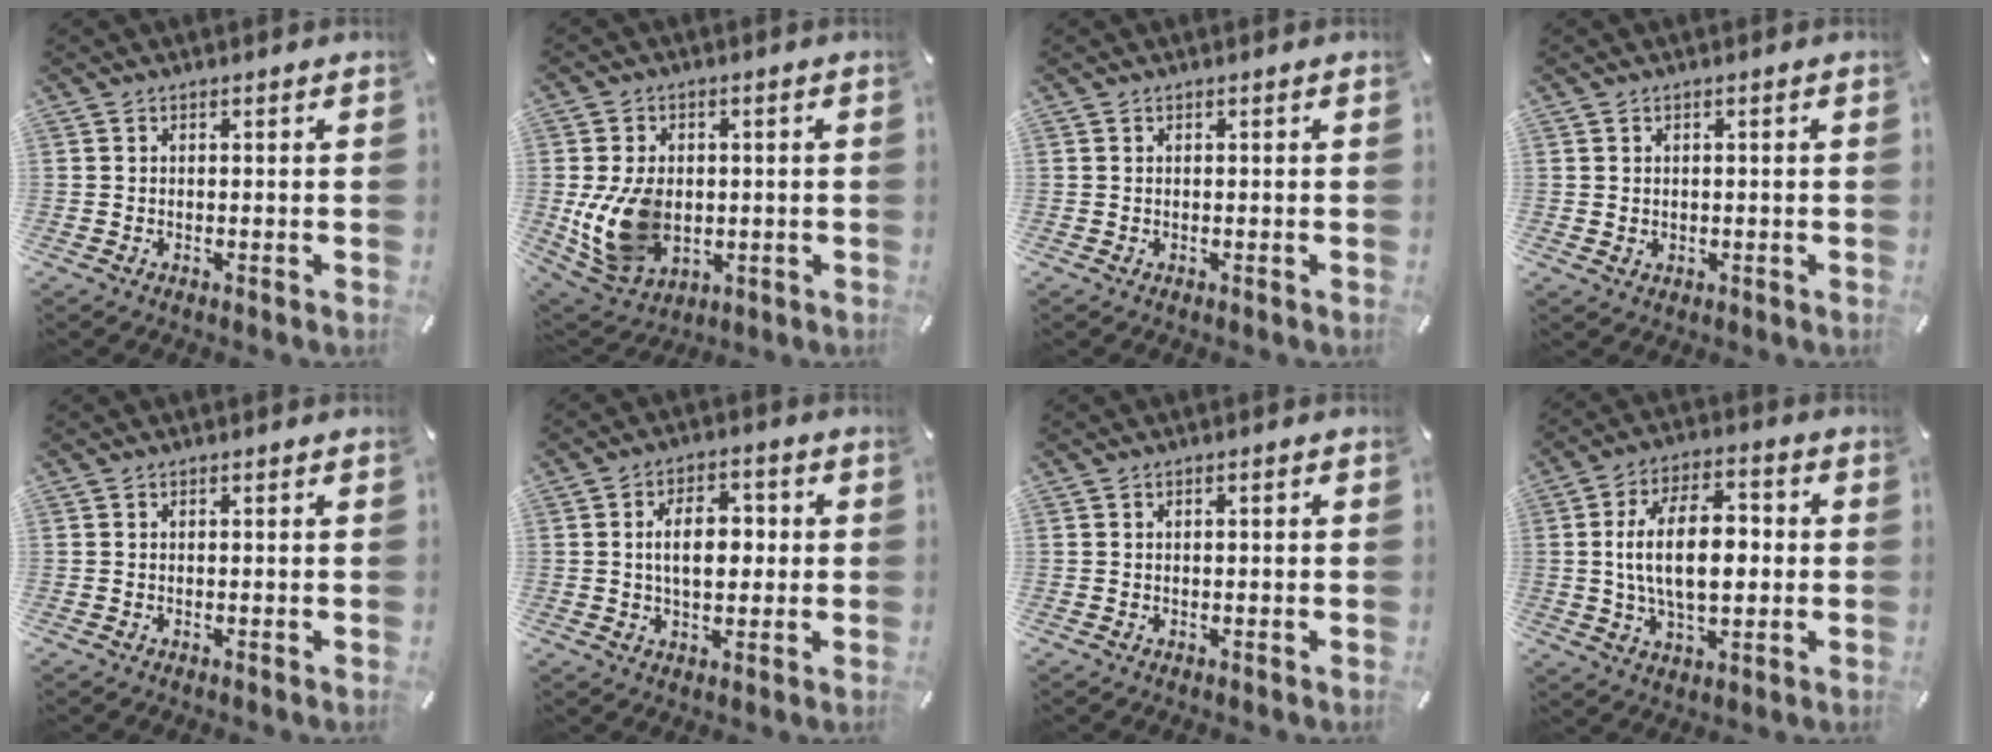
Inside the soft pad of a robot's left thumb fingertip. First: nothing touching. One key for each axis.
{"total": 13.4, "fx": -1.1, "fy": 10.1, "fz": 8.8, "tx": -0.176, "ty": 0.001, "tz": -0.016}
{"total": 0.0}
{"total": 1.3, "fx": 0.4, "fy": 1.2, "fz": 0.2, "tx": -0.006, "ty": 0.005, "tz": 0.004}
{"total": 0.0}
{"total": 8.7, "fx": 0.5, "fy": 5.5, "fz": 6.7, "tx": -0.106, "ty": 0.004, "tz": 0.000}
{"total": 0.8, "fx": -0.1, "fy": 0.3, "fz": 0.7, "tx": -0.012, "ty": 0.001, "tz": -0.002}
{"total": 15.5, "fx": 0.3, "fy": 8.8, "fz": 12.8, "tx": -0.235, "ty": 0.000, "tz": -0.002}